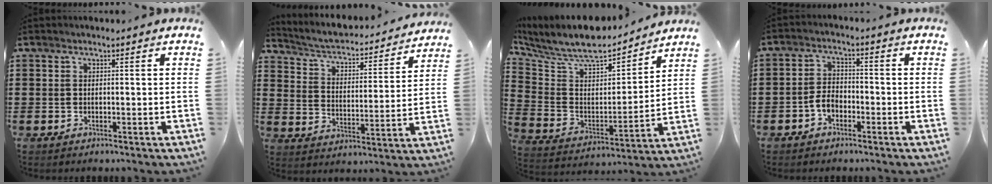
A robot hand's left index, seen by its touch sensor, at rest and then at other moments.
{"total": 3.5, "force": [3.3, 0.4, 1.1], "torque": [-0.042, -0.034, 0.046]}
{"total": 9.3, "force": [8.3, 2.5, 3.4], "torque": [-0.108, -0.060, 0.143]}
{"total": 3.3, "force": [-1.7, 1.8, 2.1], "torque": [-0.054, 0.001, -0.038]}